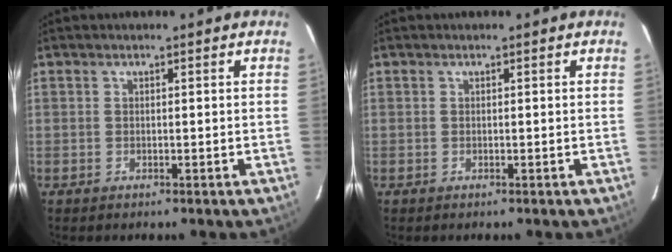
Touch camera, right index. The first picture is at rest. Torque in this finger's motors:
{"motor_torque": [0.00, 0.00, 0.02, 0.00]}